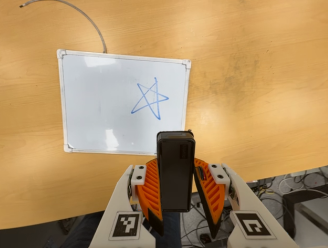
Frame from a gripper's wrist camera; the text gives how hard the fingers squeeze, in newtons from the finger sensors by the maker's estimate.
{"total": 4.9, "left": 4.3, "right": 5.5}